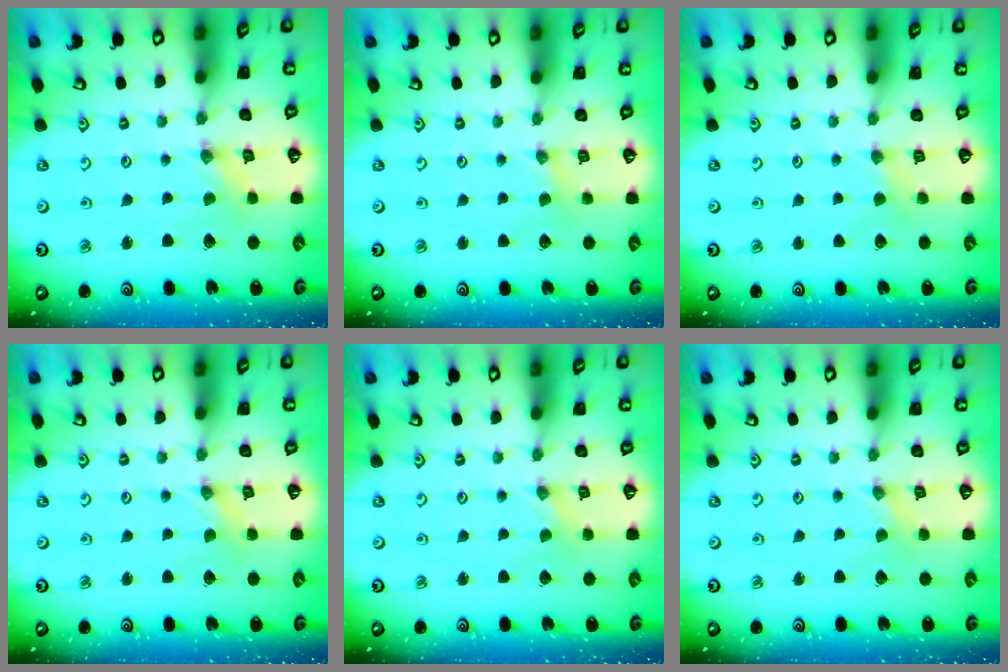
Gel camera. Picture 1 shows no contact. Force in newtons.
{"total": 1.7, "press": 1.7, "slide": 0.3}
{"total": 2.1, "press": 2.1, "slide": 0.4}
{"total": 0.0}
{"total": 0.0}
{"total": 0.0}